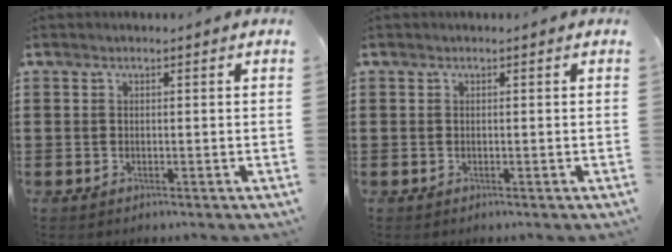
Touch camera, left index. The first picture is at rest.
{"total": 0.0}